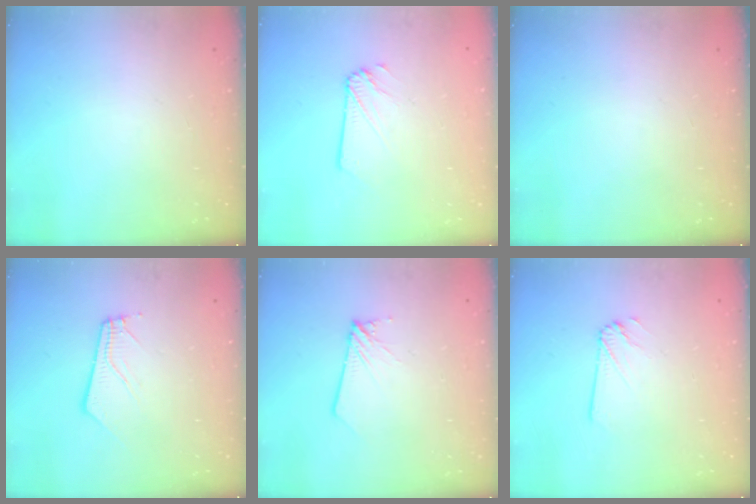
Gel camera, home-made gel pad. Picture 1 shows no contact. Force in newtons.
{"total": 2.3, "press": 2.3, "slide": 0.2}
{"total": 0.0}
{"total": 3.9, "press": 3.9, "slide": 0.2}
{"total": 2.1, "press": 2.1, "slide": 0.2}
{"total": 1.8, "press": 1.8, "slide": 0.0}